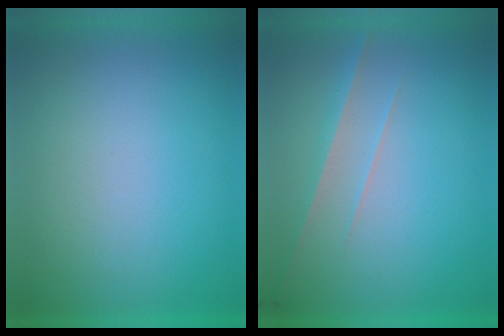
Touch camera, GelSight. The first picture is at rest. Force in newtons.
{"total": 2.8}